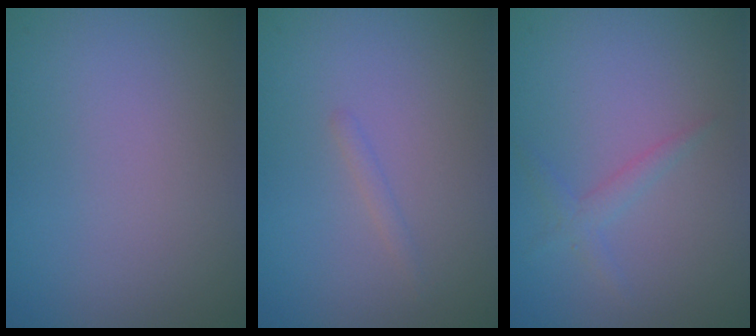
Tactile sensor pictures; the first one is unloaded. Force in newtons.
{"total": 0.6, "press": 0.6, "slide": 0.0}
{"total": 1.4, "press": 1.4, "slide": 0.0}